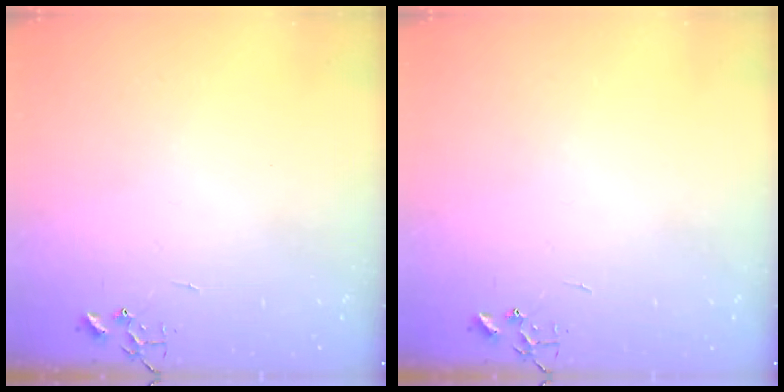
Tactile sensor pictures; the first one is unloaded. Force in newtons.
{"total": 0.0}